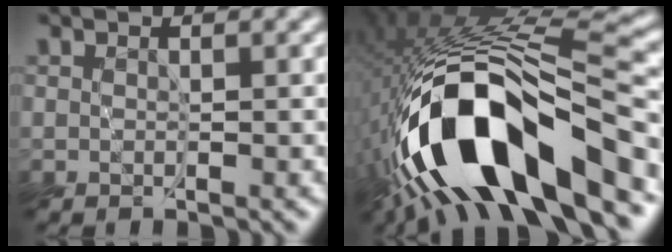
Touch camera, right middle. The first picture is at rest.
{"total": 15.8, "force": [-7.0, 5.6, 13.0], "torque": [-0.238, 0.003, -0.109]}